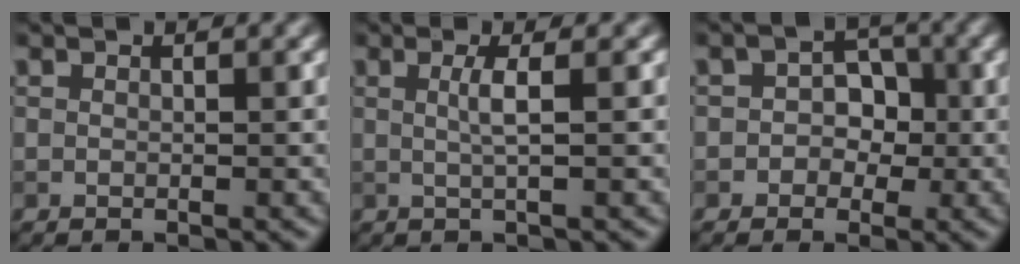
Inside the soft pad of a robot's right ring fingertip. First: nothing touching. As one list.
[{"total": 2.0, "force": [0.1, 0.4, 1.9], "torque": [-0.038, 0.000, -0.004]}, {"total": 2.8, "force": [-0.5, 2.4, 1.3], "torque": [0.003, 0.000, -0.027]}]